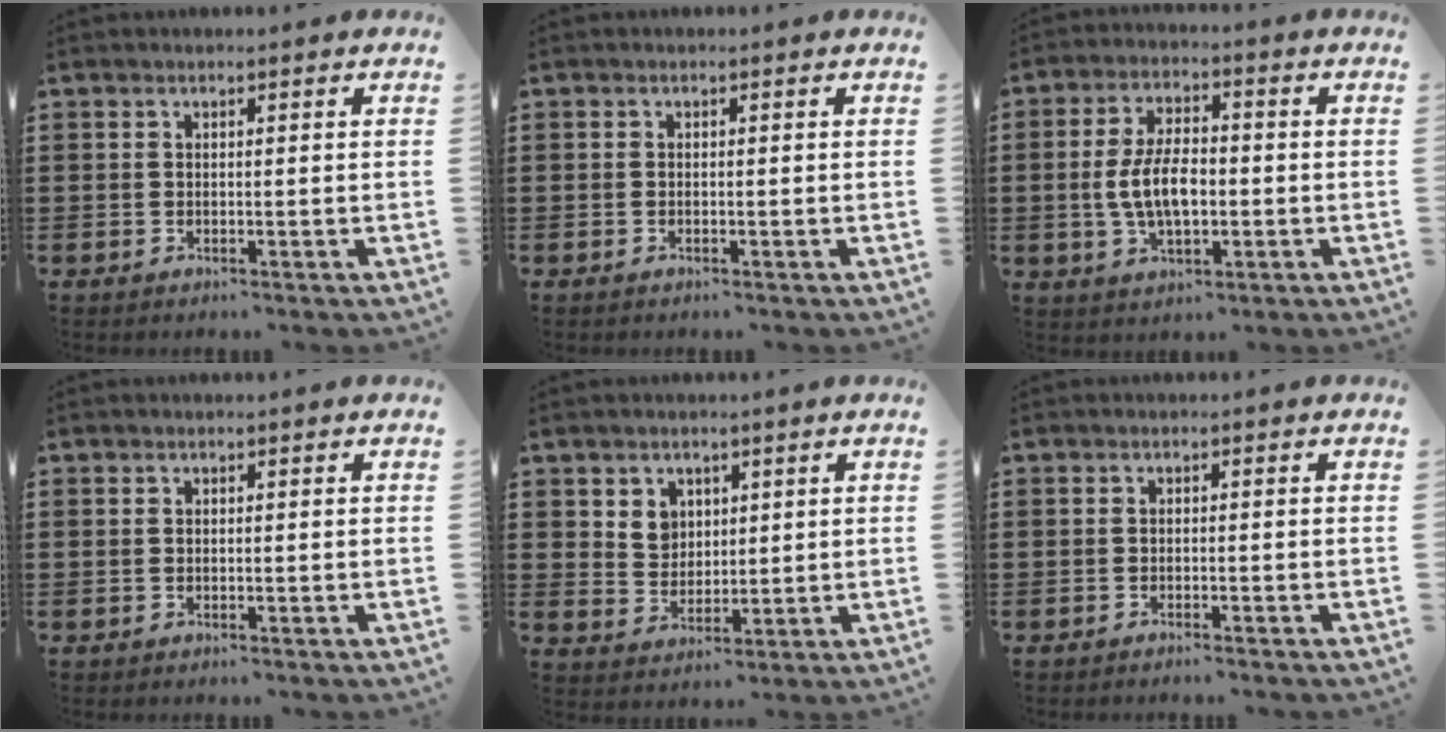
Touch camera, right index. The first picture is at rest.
{"total": 0.0}
{"total": 7.6, "force": [-0.8, 3.6, 6.6], "torque": [-0.147, -0.001, -0.021]}
{"total": 0.0}
{"total": 4.4, "force": [2.2, 3.7, 0.9], "torque": [-0.025, 0.009, 0.040]}
{"total": 0.8, "force": [-0.8, -0.1, 0.2], "torque": [-0.006, -0.001, -0.016]}